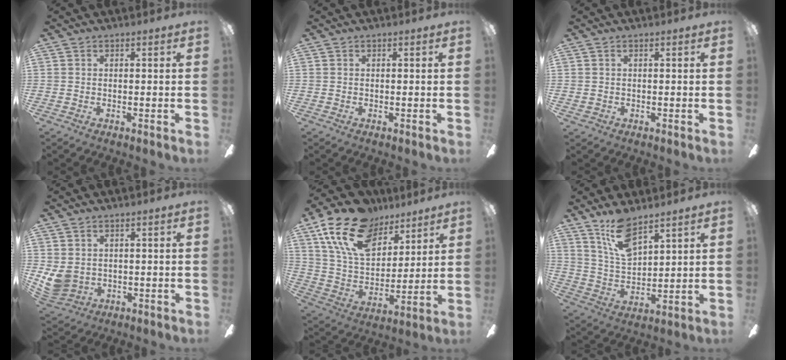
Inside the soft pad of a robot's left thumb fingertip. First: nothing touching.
{"total": 0.0}
{"total": 0.7, "force": [0.2, 0.6, 0.3], "torque": [-0.007, 0.004, 0.003]}
{"total": 5.5, "force": [1.6, 4.5, 2.7], "torque": [-0.076, -0.008, 0.033]}
{"total": 20.1, "force": [12.2, 11.6, 10.9], "torque": [-0.213, -0.049, 0.224]}
{"total": 11.5, "force": [8.5, 4.3, 6.4], "torque": [-0.130, -0.034, 0.157]}